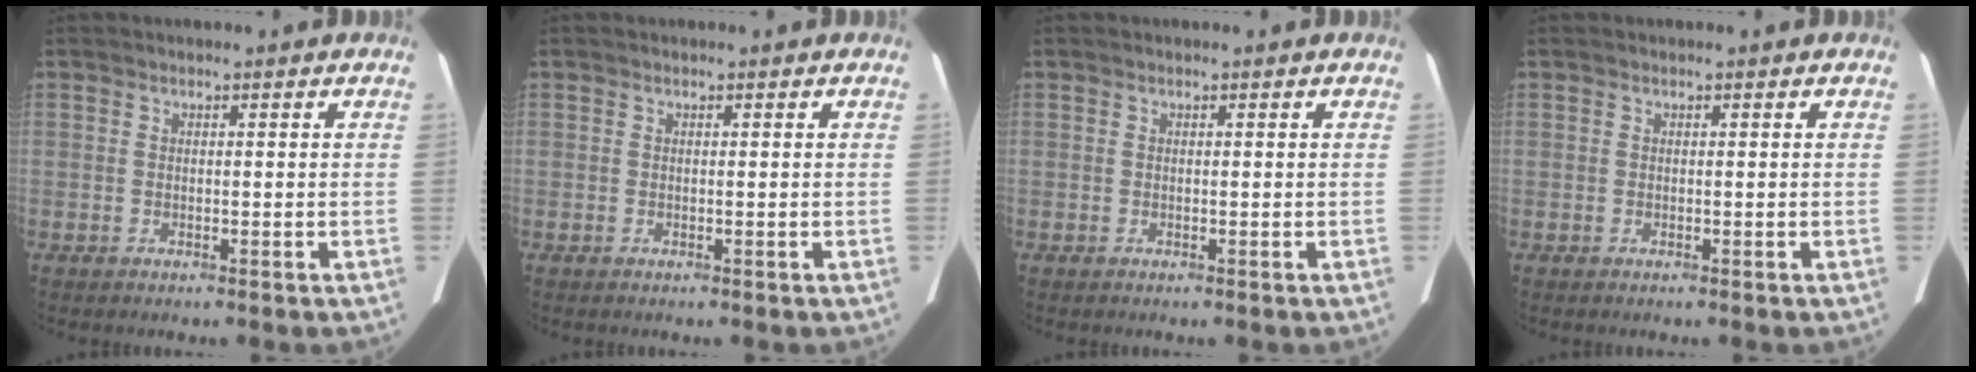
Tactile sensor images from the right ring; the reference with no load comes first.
{"total": 0.0}
{"total": 0.0}
{"total": 0.0}